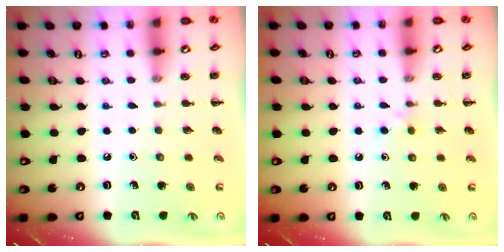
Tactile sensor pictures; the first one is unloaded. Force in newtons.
{"total": 2.8, "press": 2.6, "slide": 1.1}